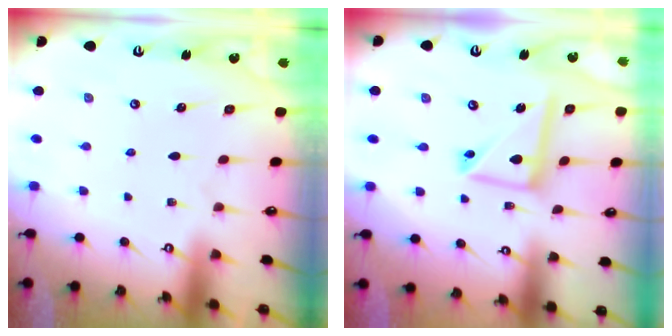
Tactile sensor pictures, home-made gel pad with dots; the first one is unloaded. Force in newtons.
{"total": 11.1, "press": 11.0, "slide": 1.0}